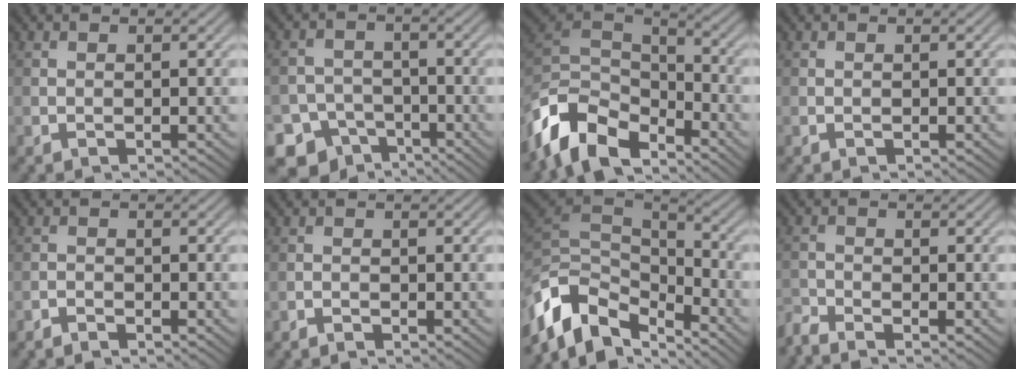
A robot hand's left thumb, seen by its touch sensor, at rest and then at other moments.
{"total": 8.6, "force": [-6.2, 5.7, 1.8], "torque": [-0.031, -0.018, -0.102]}
{"total": 12.1, "force": [-7.7, 6.7, 6.5], "torque": [-0.154, -0.004, -0.161]}
{"total": 0.0}
{"total": 1.3, "force": [-1.3, 0.3, 0.3], "torque": [-0.006, -0.001, -0.028]}
{"total": 0.9, "force": [-0.9, 0.2, 0.2], "torque": [-0.003, -0.001, -0.019]}
{"total": 12.5, "force": [-6.6, 7.1, 8.0], "torque": [-0.183, -0.008, -0.120]}
{"total": 2.9, "force": [-2.7, 0.3, 1.1], "torque": [-0.029, -0.012, -0.066]}